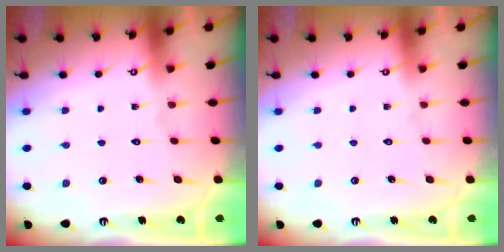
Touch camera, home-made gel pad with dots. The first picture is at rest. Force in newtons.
{"total": 0.0}